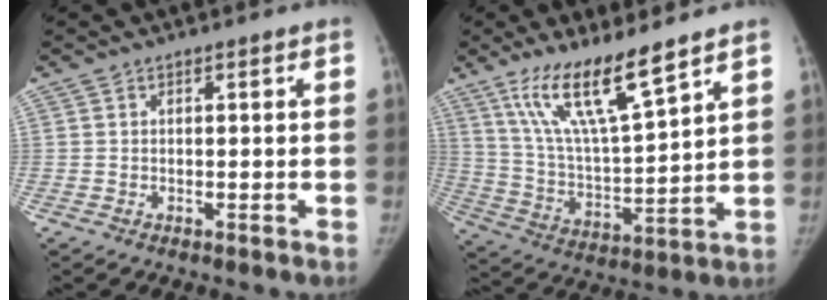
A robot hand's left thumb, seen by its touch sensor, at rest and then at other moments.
{"total": 15.0, "force": [10.3, 2.6, 10.6], "torque": [-0.187, -0.060, 0.207]}